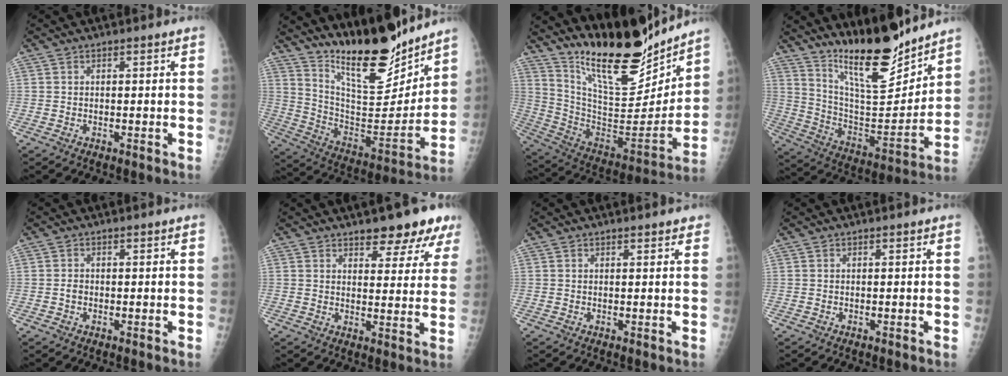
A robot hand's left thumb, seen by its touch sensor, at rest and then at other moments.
{"total": 19.9, "force": [16.7, 5.2, 9.6], "torque": [-0.111, -0.119, 0.291]}
{"total": 23.9, "force": [19.5, 6.7, 12.3], "torque": [-0.160, -0.111, 0.333]}
{"total": 17.8, "force": [14.9, 3.7, 9.1], "torque": [-0.114, -0.112, 0.266]}
{"total": 1.1, "force": [-0.2, 0.9, 0.6], "torque": [-0.007, 0.002, -0.004]}
{"total": 9.4, "force": [7.0, 3.5, 5.3], "torque": [-0.033, -0.038, 0.084]}
{"total": 1.5, "force": [1.3, 0.5, 0.7], "torque": [-0.002, -0.002, 0.014]}
{"total": 0.0}